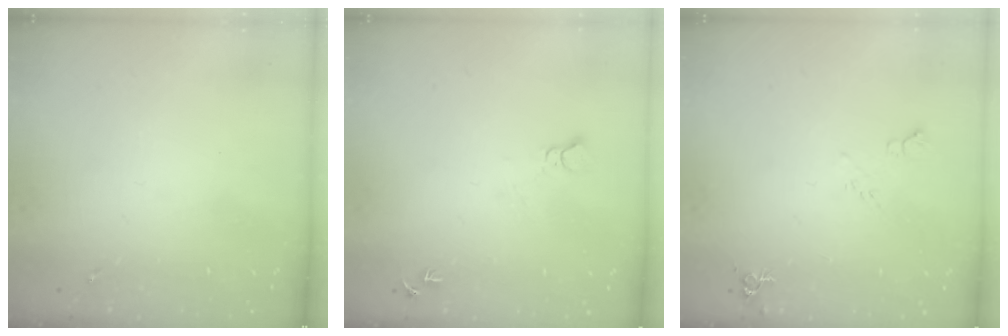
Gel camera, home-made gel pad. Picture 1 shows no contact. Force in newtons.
{"total": 5.2, "press": 5.2, "slide": 0.6}
{"total": 6.5, "press": 6.4, "slide": 1.0}